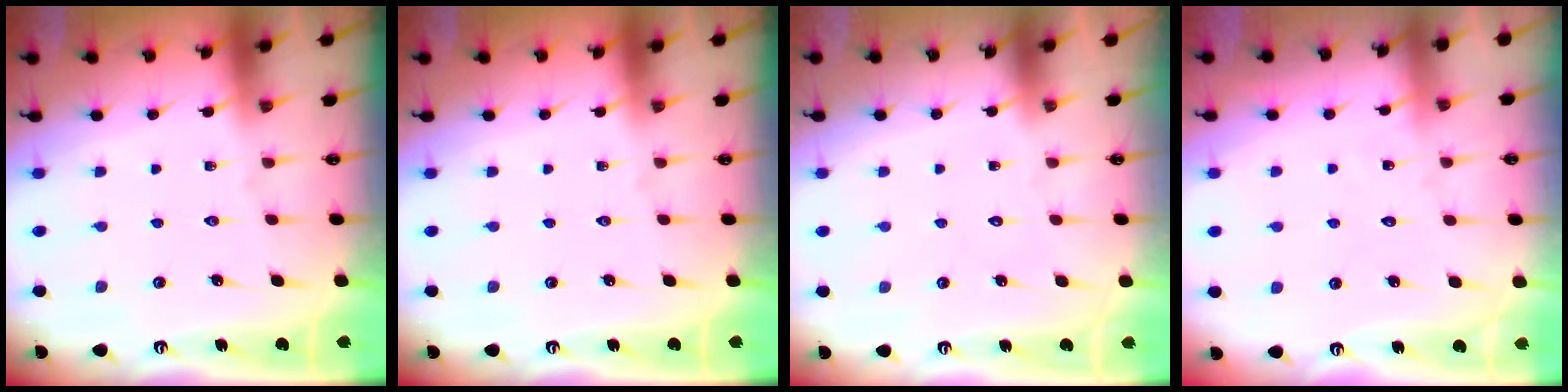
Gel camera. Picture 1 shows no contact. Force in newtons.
{"total": 0.0}
{"total": 1.5, "press": 1.5, "slide": 0.1}
{"total": 5.9, "press": 5.9, "slide": 0.5}